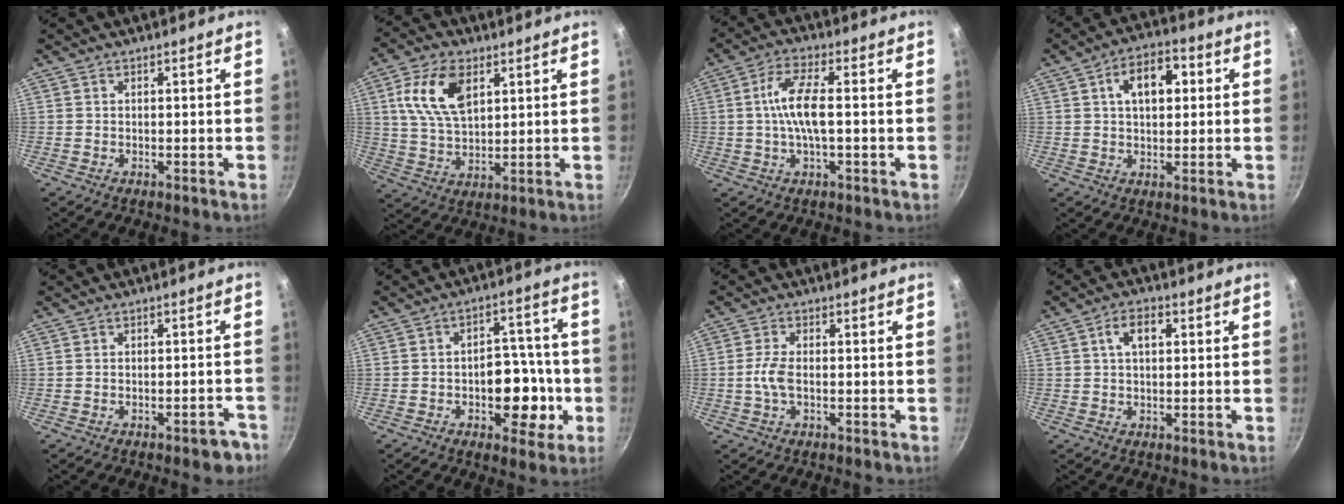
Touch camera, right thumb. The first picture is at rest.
{"total": 12.2, "force": [4.5, 6.8, 9.1], "torque": [-0.162, -0.010, 0.087]}
{"total": 8.3, "force": [-0.1, 2.6, 7.9], "torque": [-0.159, 0.015, -0.008]}
{"total": 9.5, "force": [2.2, 5.8, 7.2], "torque": [-0.083, 0.012, 0.028]}
{"total": 4.4, "force": [-2.9, 1.9, 2.7], "torque": [-0.014, 0.037, -0.019]}
{"total": 12.0, "force": [-3.1, 7.6, 8.7], "torque": [-0.070, 0.028, -0.040]}
{"total": 3.9, "force": [-0.7, 1.7, 3.4], "torque": [-0.079, 0.009, -0.021]}
{"total": 4.9, "force": [1.2, 2.9, 3.8], "torque": [-0.057, 0.010, 0.015]}